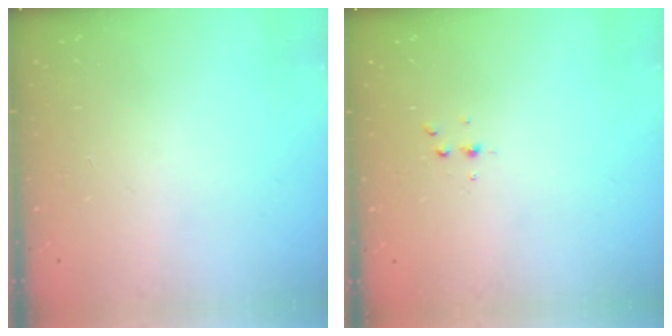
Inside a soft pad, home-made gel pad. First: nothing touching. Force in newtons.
{"total": 2.8, "press": 2.8, "slide": 0.4}